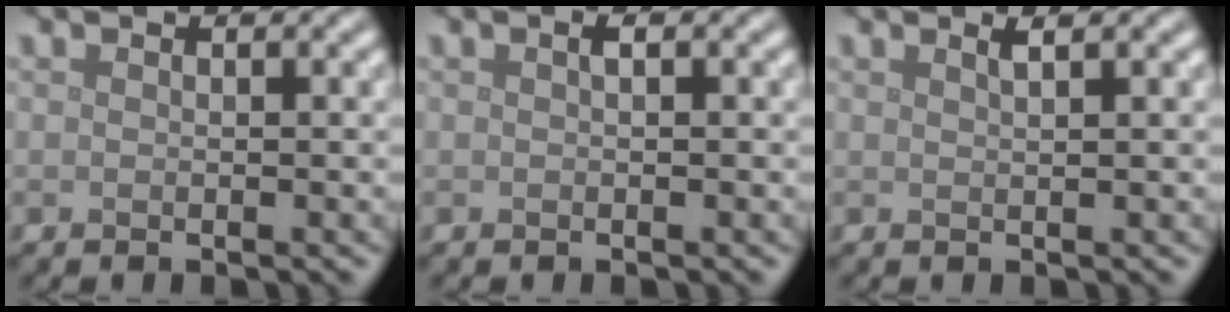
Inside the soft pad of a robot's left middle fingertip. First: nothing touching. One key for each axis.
{"total": 0.6, "fx": 0.1, "fy": 0.1, "fz": 0.6, "tx": -0.011, "ty": 0.005, "tz": 0.004}
{"total": 1.2, "fx": 0.7, "fy": 0.4, "fz": 0.9, "tx": -0.006, "ty": 0.003, "tz": 0.008}